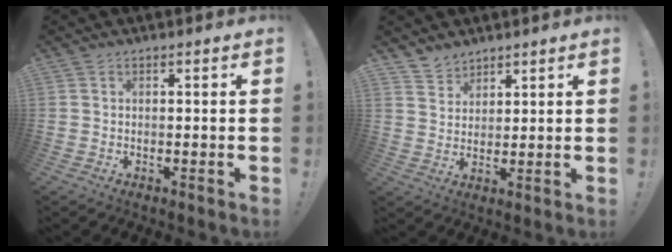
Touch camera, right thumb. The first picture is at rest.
{"total": 4.9, "force": [4.2, 2.6, 0.2], "torque": [-0.003, -0.034, 0.081]}